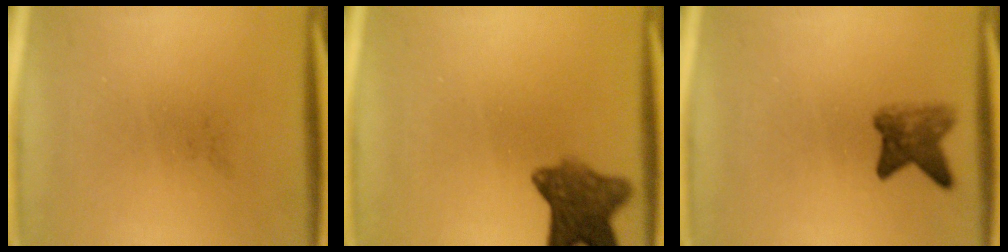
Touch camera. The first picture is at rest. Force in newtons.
{"total": 7.6}
{"total": 4.2}